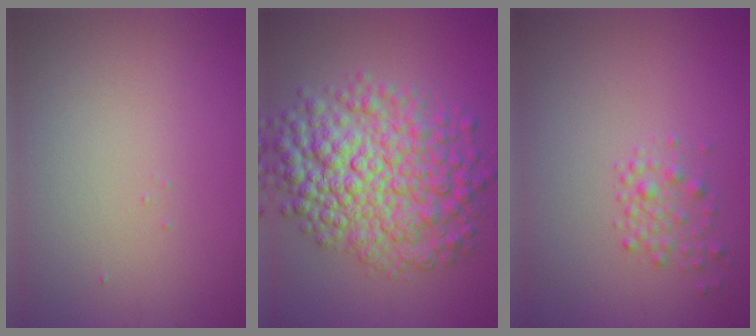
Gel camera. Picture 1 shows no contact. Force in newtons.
{"total": 9.3, "press": 9.3, "slide": 0.1}
{"total": 1.7, "press": 1.7, "slide": 0.1}